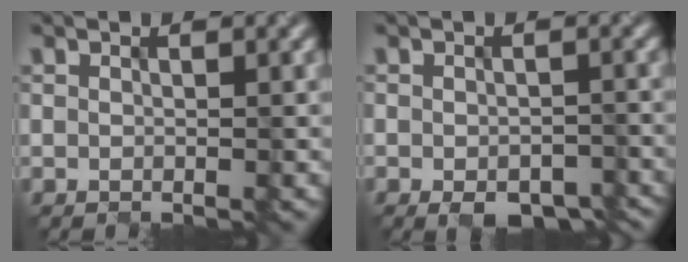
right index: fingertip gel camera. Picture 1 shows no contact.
{"total": 3.6, "force": [-2.4, 1.8, 2.0], "torque": [-0.024, -0.010, -0.030]}